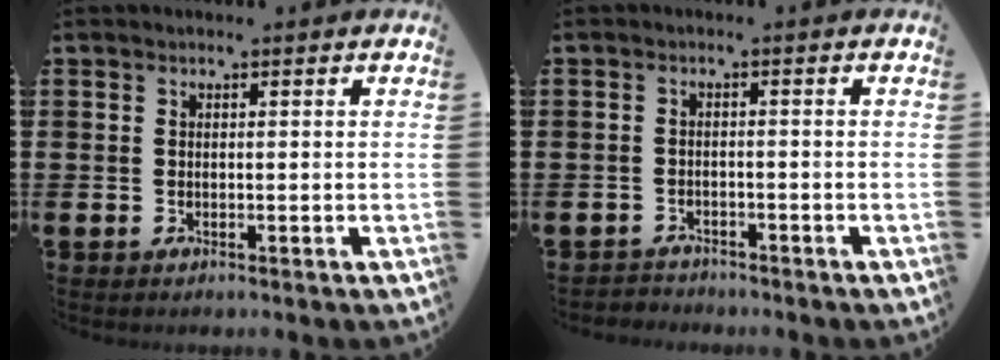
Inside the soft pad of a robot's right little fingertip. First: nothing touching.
{"total": 0.9, "force": [-0.8, 0.2, -0.2], "torque": [0.001, 0.006, -0.020]}